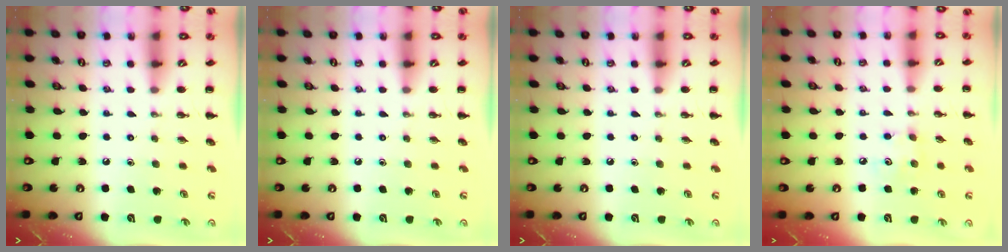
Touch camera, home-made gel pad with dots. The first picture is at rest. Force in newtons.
{"total": 0.0}
{"total": 0.0}
{"total": 4.1, "press": 4.0, "slide": 0.7}